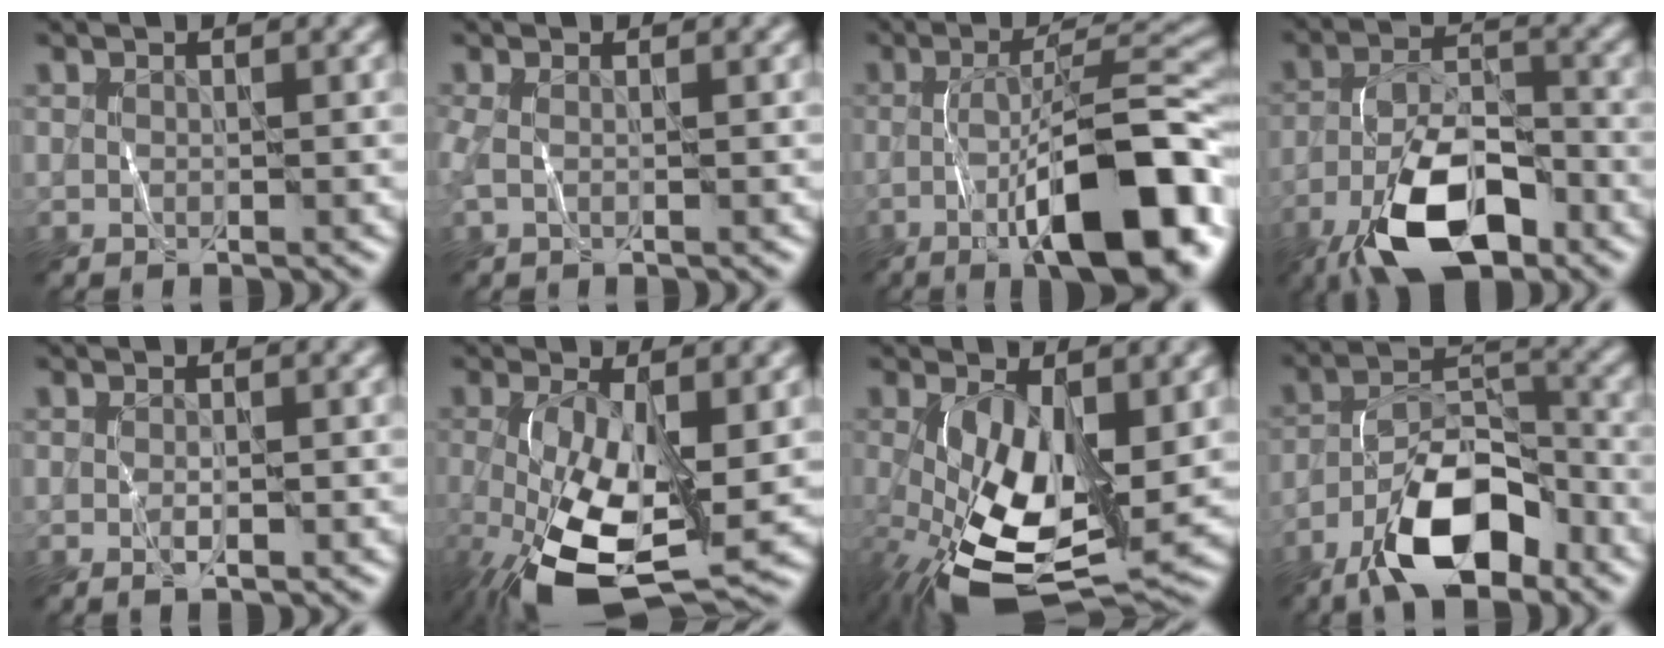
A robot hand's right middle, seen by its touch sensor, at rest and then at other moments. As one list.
[{"total": 1.2, "force": [-0.1, 0.3, 1.2], "torque": [-0.030, -0.003, -0.008]}, {"total": 12.7, "force": [-4.7, 3.4, 11.3], "torque": [-0.174, 0.006, -0.072]}, {"total": 10.0, "force": [-5.8, 4.0, 7.1], "torque": [-0.135, 0.004, -0.109]}, {"total": 0.9, "force": [-0.1, 0.2, 0.8], "torque": [-0.014, -0.003, -0.003]}, {"total": 12.2, "force": [-2.8, 5.2, 10.7], "torque": [-0.215, -0.028, -0.040]}, {"total": 12.1, "force": [-1.5, 5.9, 10.5], "torque": [-0.210, -0.020, -0.022]}, {"total": 9.1, "force": [-5.6, 3.5, 6.2], "torque": [-0.105, 0.018, -0.107]}]